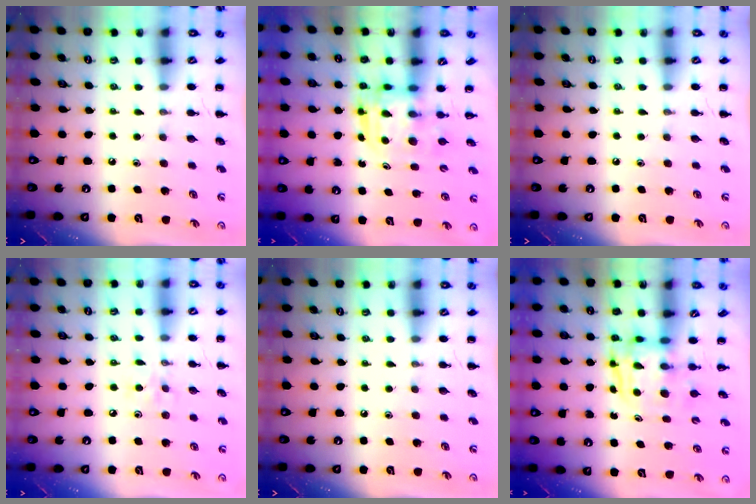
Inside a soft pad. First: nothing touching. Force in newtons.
{"total": 3.0, "press": 3.0, "slide": 0.3}
{"total": 0.0}
{"total": 3.0, "press": 2.8, "slide": 1.0}
{"total": 0.0}
{"total": 3.9, "press": 3.8, "slide": 0.4}